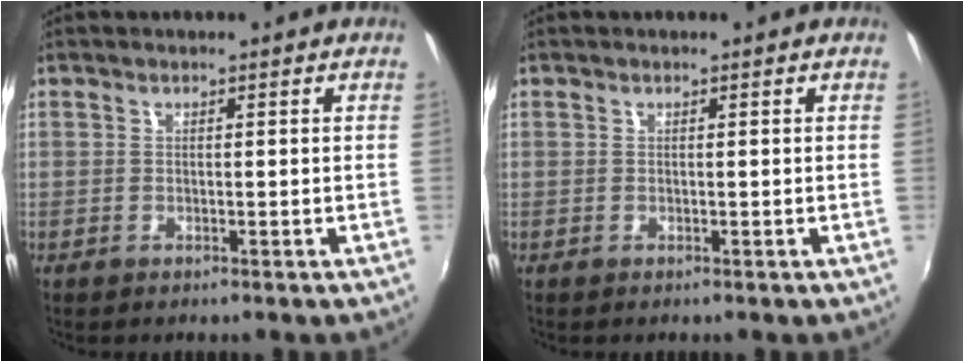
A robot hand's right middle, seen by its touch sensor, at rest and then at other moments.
{"total": 0.0}